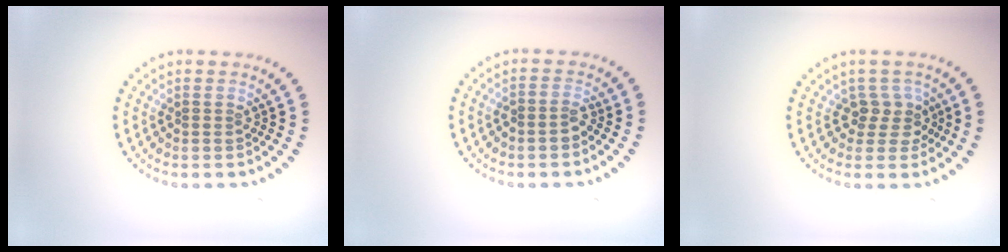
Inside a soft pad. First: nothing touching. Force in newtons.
{"total": 1.3, "press": 1.1, "slide": 0.7}
{"total": 2.4, "press": 1.9, "slide": 1.5}